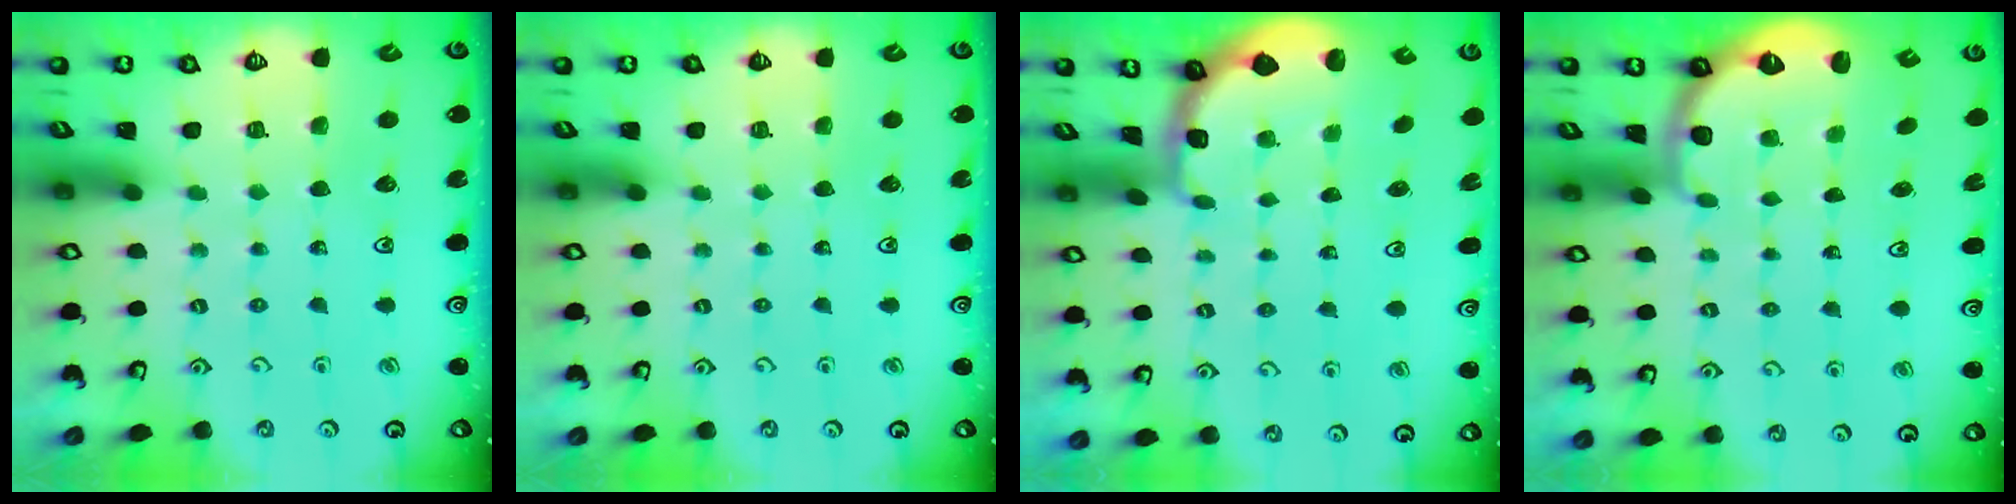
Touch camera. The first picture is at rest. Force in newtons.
{"total": 0.0}
{"total": 1.2, "press": 1.2, "slide": 0.2}
{"total": 2.8, "press": 2.0, "slide": 2.0}